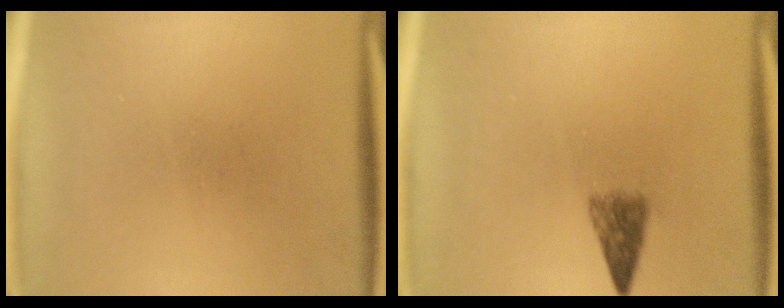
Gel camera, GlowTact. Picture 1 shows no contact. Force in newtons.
{"total": 2.9}